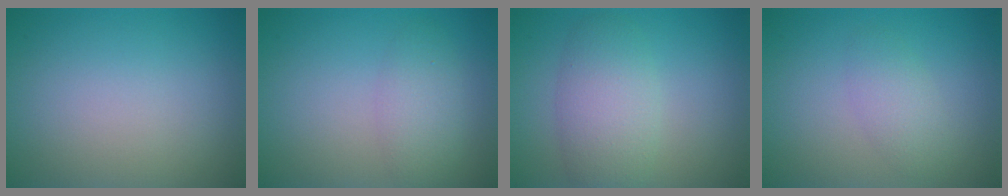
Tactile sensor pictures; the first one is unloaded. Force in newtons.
{"total": 2.6, "press": 2.6, "slide": 0.2}
{"total": 4.3, "press": 4.3, "slide": 0.2}
{"total": 2.1, "press": 2.1, "slide": 0.0}